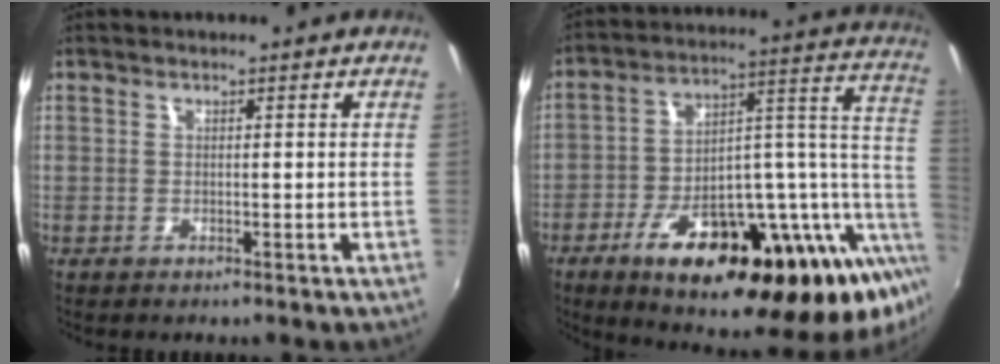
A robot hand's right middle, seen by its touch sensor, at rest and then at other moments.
{"total": 32.1, "force": [-11.8, 10.2, 28.1], "torque": [-0.396, 0.012, -0.179]}